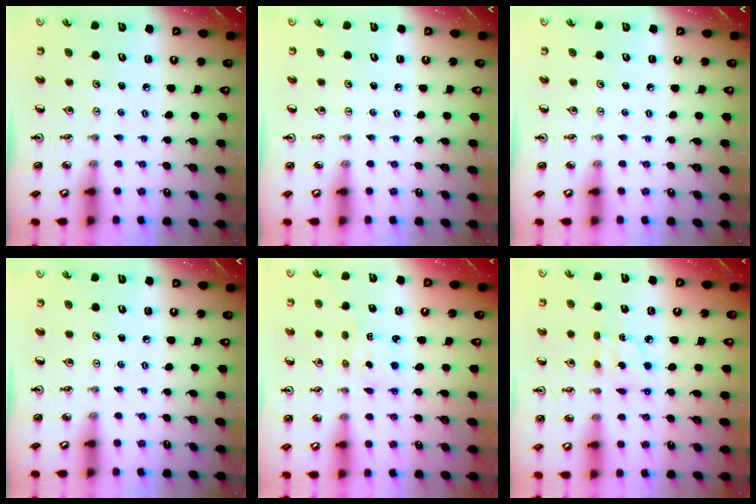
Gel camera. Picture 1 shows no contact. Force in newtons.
{"total": 0.0}
{"total": 0.0}
{"total": 0.0}
{"total": 1.8, "press": 1.8, "slide": 0.4}
{"total": 3.7, "press": 3.7, "slide": 0.3}